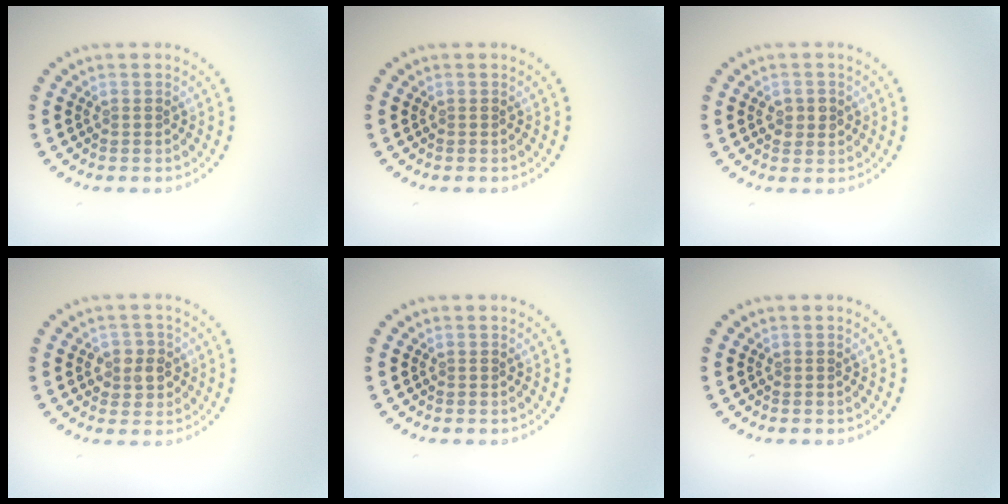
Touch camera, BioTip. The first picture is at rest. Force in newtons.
{"total": 0.0}
{"total": 1.8, "press": 1.8, "slide": 0.1}
{"total": 2.2, "press": 2.1, "slide": 0.6}
{"total": 0.0}
{"total": 0.0}